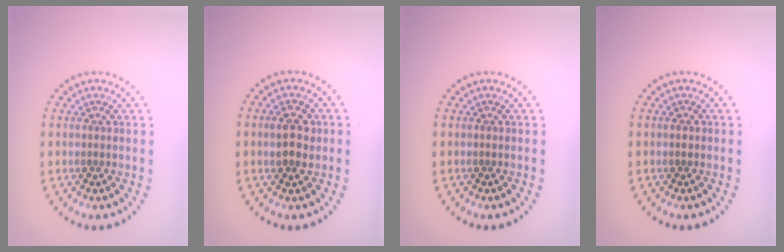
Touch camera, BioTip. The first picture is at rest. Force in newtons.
{"total": 2.6, "press": 2.6, "slide": 0.2}
{"total": 0.0}
{"total": 0.7, "press": 0.7, "slide": 0.1}